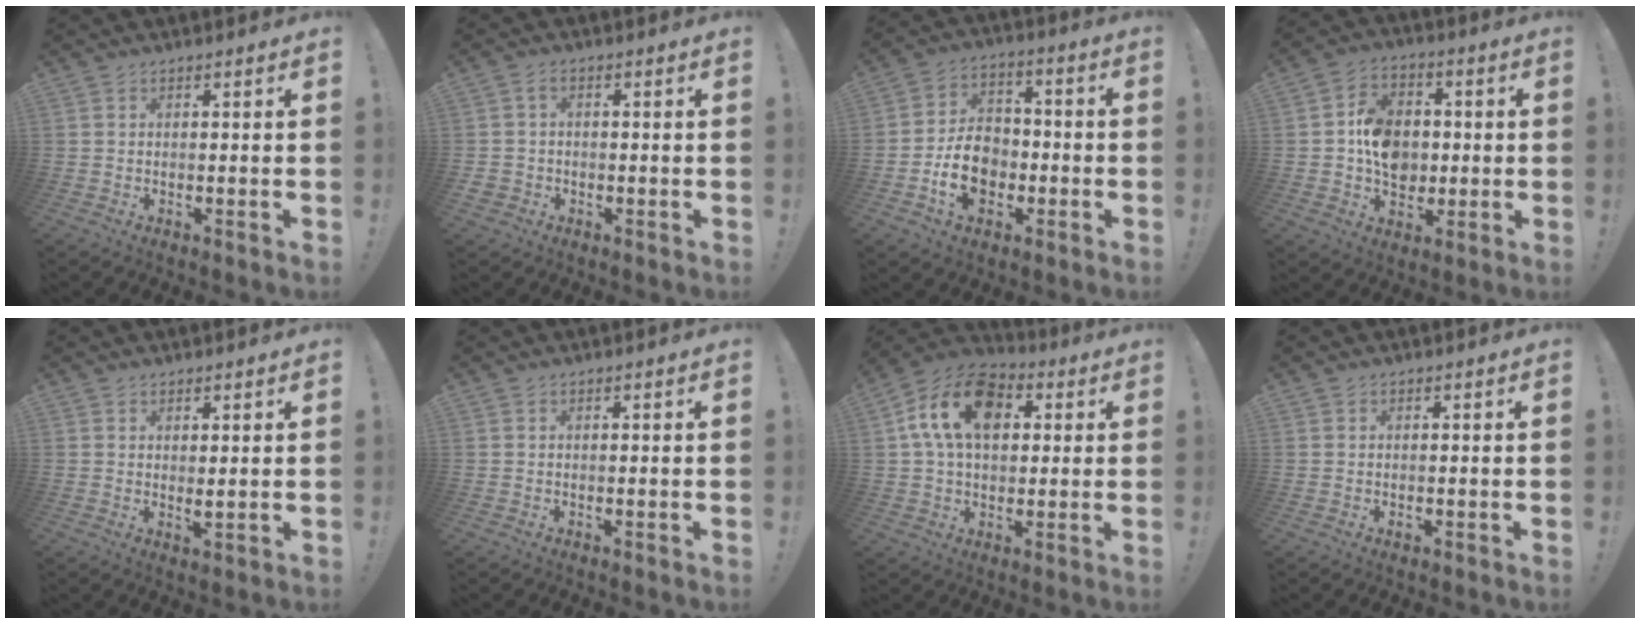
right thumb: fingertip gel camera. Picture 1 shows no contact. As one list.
[{"total": 2.5, "force": [-0.4, 2.2, 1.1], "torque": [-0.025, 0.004, -0.005]}, {"total": 12.8, "force": [-4.3, 9.8, 7.0], "torque": [-0.122, 0.032, -0.071]}, {"total": 12.6, "force": [-0.6, 10.5, 7.0], "torque": [-0.110, 0.015, -0.003]}, {"total": 1.8, "force": [1.3, 0.5, 1.2], "torque": [-0.013, -0.015, 0.022]}, {"total": 0.0}, {"total": 17.2, "force": [5.1, 11.3, 11.9], "torque": [-0.197, 0.001, 0.094]}, {"total": 0.5, "force": [-0.3, 0.5, 0.1], "torque": [0.006, -0.001, -0.005]}]